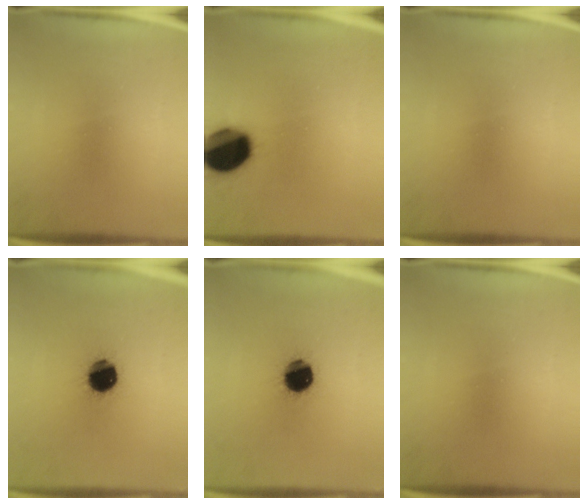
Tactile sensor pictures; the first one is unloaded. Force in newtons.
{"total": 17.6}
{"total": 0.0}
{"total": 13.5}
{"total": 13.5}
{"total": 0.0}